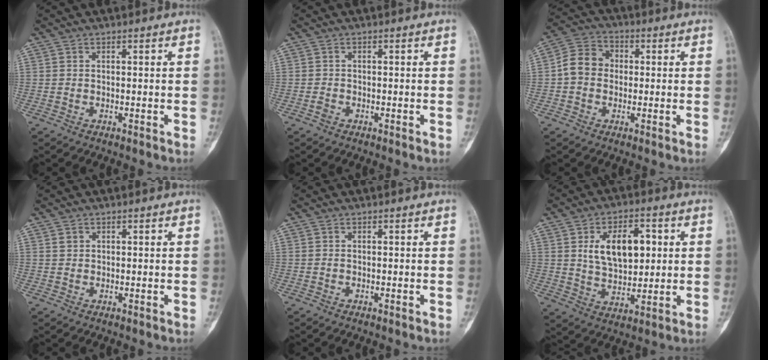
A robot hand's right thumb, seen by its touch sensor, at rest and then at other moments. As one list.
[{"total": 0.9, "force": [-0.6, 0.5, 0.5], "torque": [-0.010, 0.001, -0.014]}, {"total": 7.5, "force": [-0.3, 6.4, 3.9], "torque": [-0.056, 0.025, -0.020]}, {"total": 0.9, "force": [0.4, 0.7, 0.2], "torque": [0.005, -0.001, 0.007]}, {"total": 0.0}, {"total": 12.6, "force": [2.8, 7.4, 9.8], "torque": [-0.131, -0.006, 0.051]}]